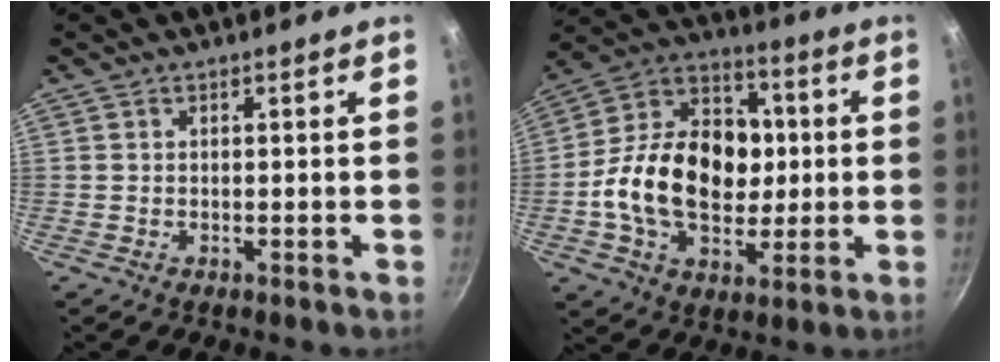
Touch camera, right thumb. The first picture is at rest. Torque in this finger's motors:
{"motor_torque": [2.01, 2.40, 0.65, -0.54, 0.30]}